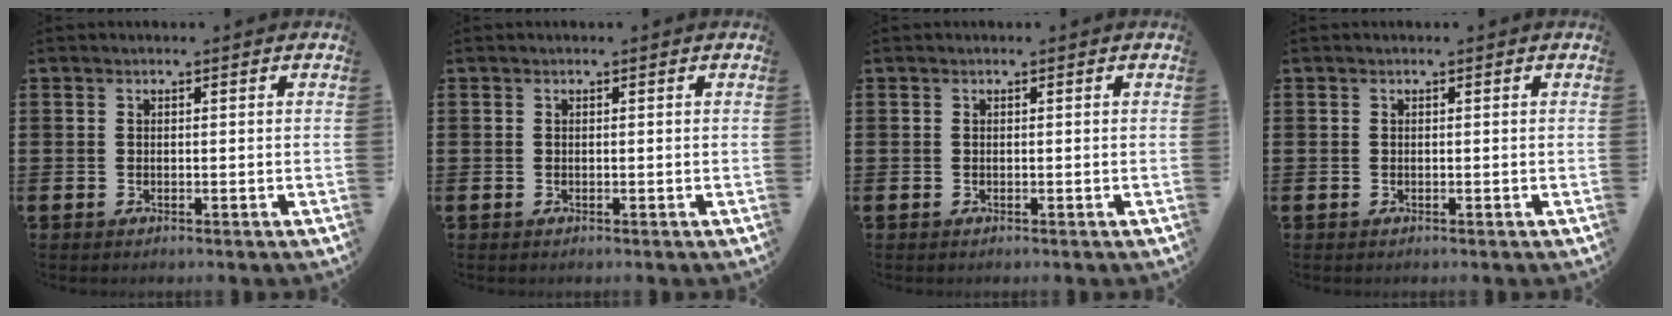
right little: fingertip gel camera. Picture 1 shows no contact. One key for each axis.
{"total": 0.0}
{"total": 0.0}
{"total": 0.0}